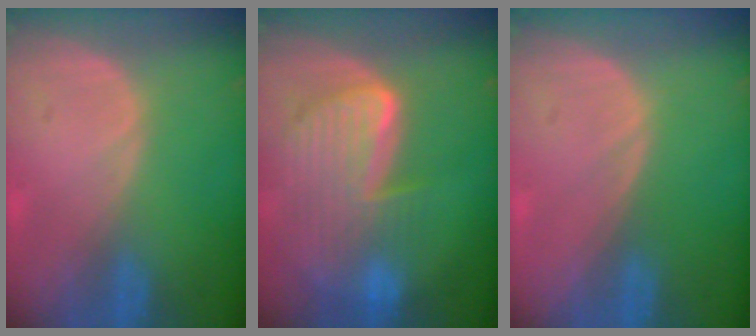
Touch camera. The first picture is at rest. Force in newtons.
{"total": 9.7, "press": 8.3, "slide": 5.1}
{"total": 0.0}